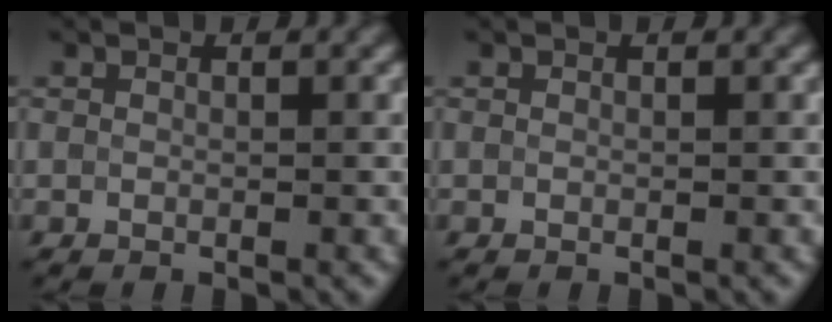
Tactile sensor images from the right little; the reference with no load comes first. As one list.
[{"total": 0.0}]